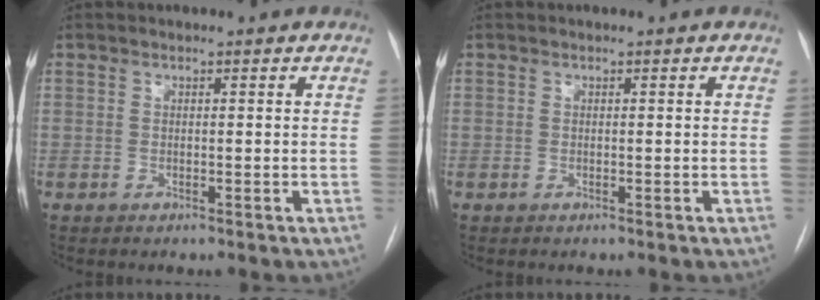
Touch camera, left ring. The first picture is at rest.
{"total": 0.0}